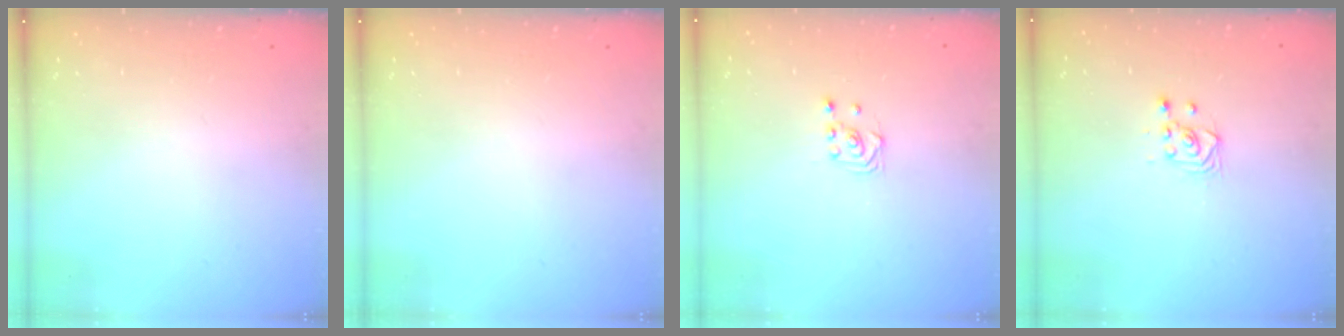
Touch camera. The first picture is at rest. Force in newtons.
{"total": 0.0}
{"total": 2.9, "press": 2.6, "slide": 1.4}
{"total": 3.2, "press": 3.1, "slide": 0.7}